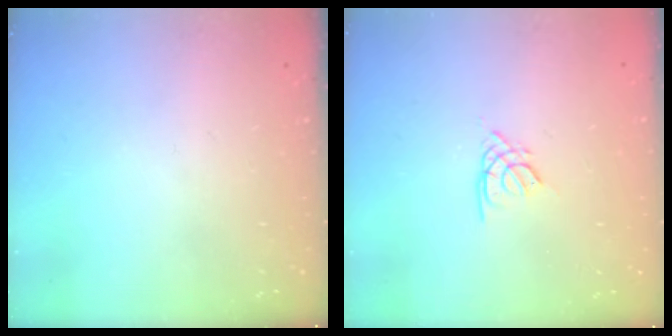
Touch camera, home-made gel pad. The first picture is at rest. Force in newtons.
{"total": 2.1, "press": 2.1, "slide": 0.4}